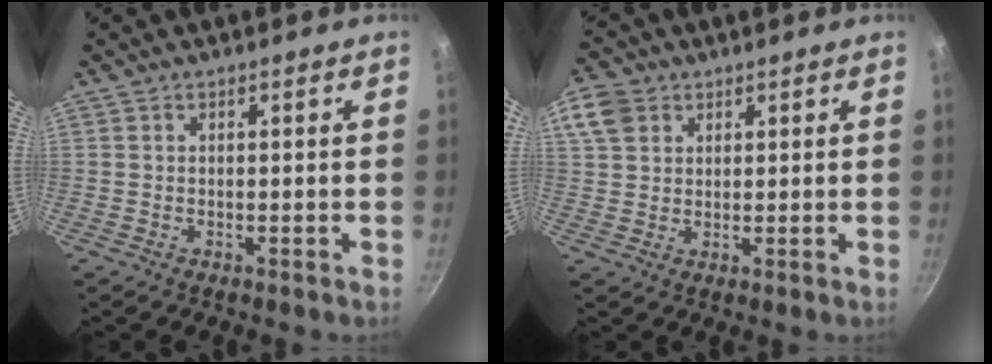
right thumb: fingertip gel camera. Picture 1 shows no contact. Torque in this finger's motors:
{"motor_torque": [-0.02, 0.03, 0.00, 0.00, 0.19]}